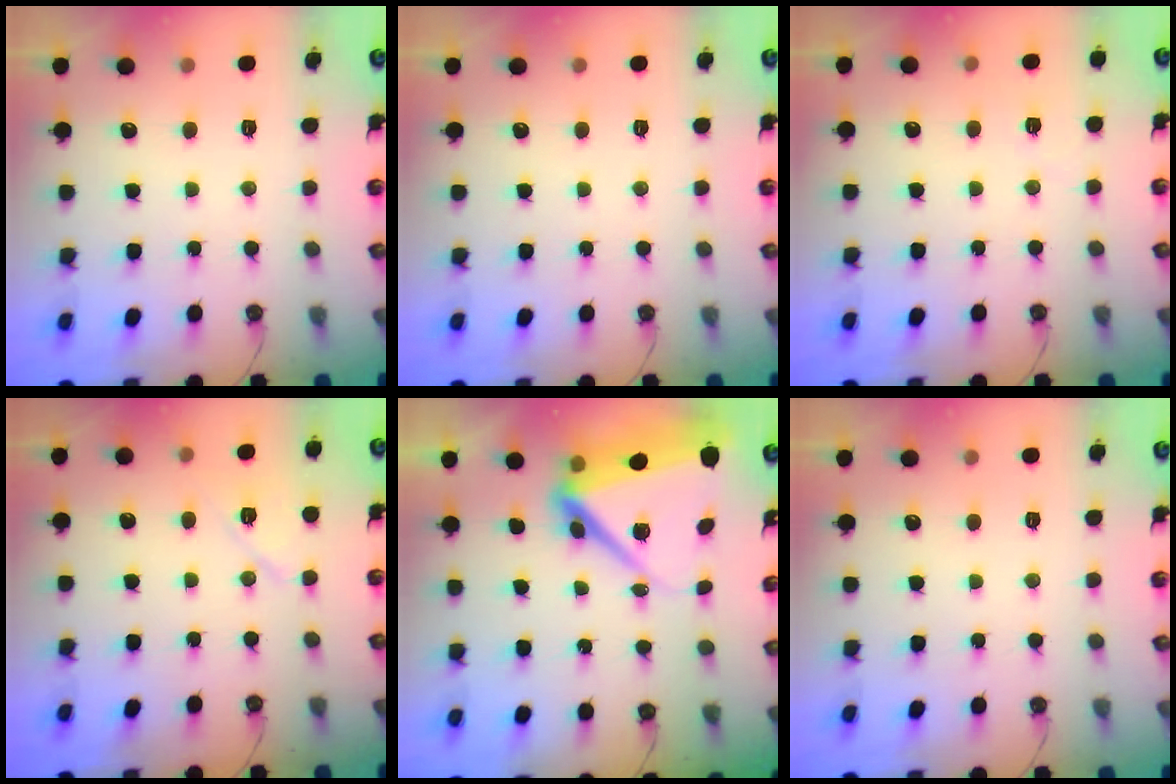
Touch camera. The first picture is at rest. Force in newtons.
{"total": 0.0}
{"total": 3.0, "press": 2.3, "slide": 1.9}
{"total": 8.2, "press": 7.7, "slide": 2.8}
{"total": 10.6, "press": 10.5, "slide": 1.7}
{"total": 0.0}